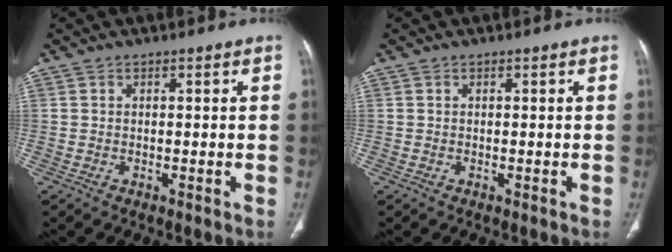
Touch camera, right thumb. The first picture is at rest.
{"total": 0.0}